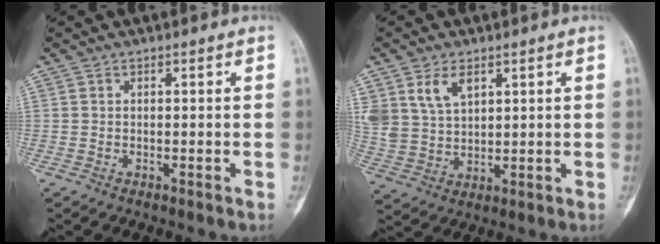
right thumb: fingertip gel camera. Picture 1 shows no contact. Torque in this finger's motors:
{"motor_torque": [-0.13, 0.18, 0.51, 0.56, 0.06]}